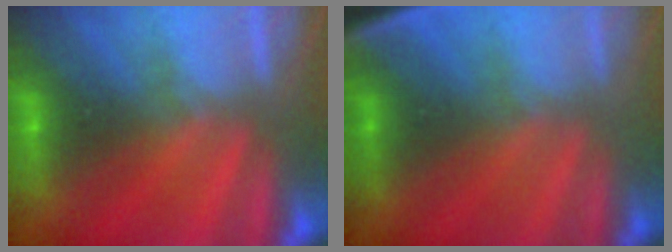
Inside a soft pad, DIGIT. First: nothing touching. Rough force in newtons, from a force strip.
{"total": 2.7}